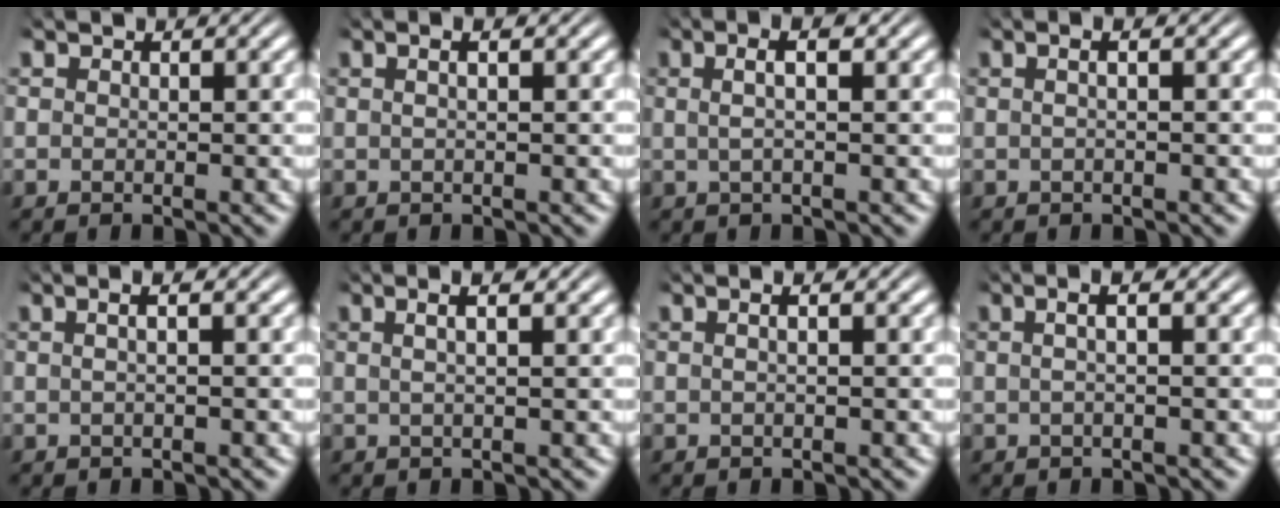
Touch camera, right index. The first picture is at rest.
{"total": 1.5, "force": [0.3, 0.0, 1.5], "torque": [-0.019, 0.006, 0.002]}
{"total": 3.2, "force": [0.9, 0.7, 3.0], "torque": [-0.048, 0.013, 0.012]}
{"total": 1.7, "force": [0.1, 0.2, 1.7], "torque": [-0.021, 0.009, -0.004]}
{"total": 2.0, "force": [0.3, 0.2, 2.0], "torque": [-0.024, 0.012, -0.001]}
{"total": 2.7, "force": [1.2, 0.3, 2.4], "torque": [-0.031, 0.014, 0.015]}
{"total": 1.4, "force": [0.1, 0.0, 1.4], "torque": [-0.018, 0.005, -0.001]}
{"total": 2.6, "force": [0.5, 0.4, 2.5], "torque": [-0.033, 0.016, 0.002]}